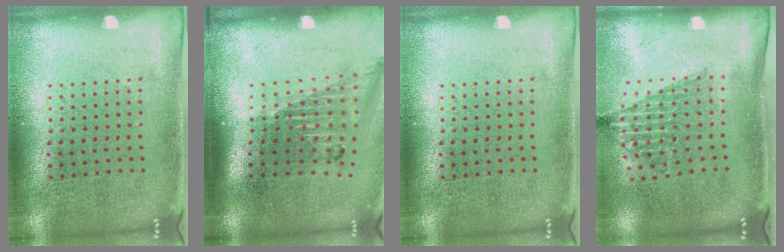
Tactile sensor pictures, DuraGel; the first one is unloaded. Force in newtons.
{"total": 1.6, "press": 1.2, "slide": 1.0}
{"total": 0.0}
{"total": 1.3, "press": 1.0, "slide": 0.9}